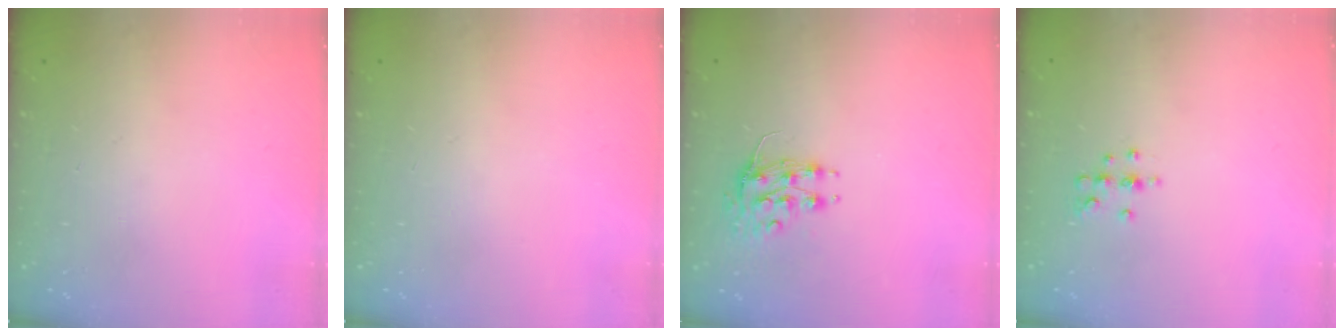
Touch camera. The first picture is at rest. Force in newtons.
{"total": 0.0}
{"total": 8.4, "press": 8.3, "slide": 1.0}
{"total": 6.5, "press": 6.4, "slide": 1.2}